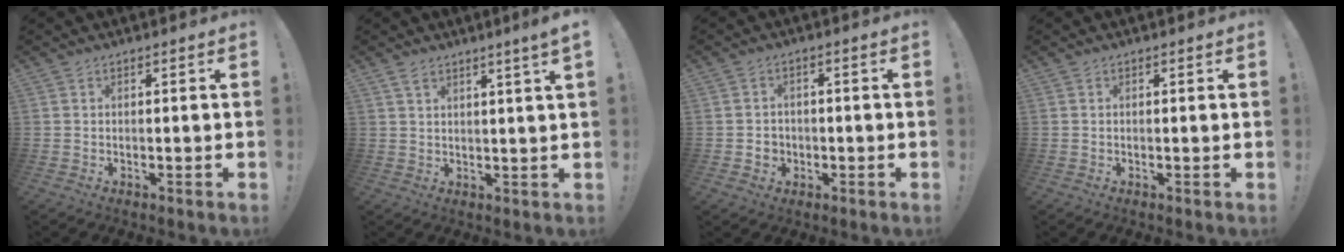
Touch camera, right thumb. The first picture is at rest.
{"total": 3.9, "force": [2.5, -0.5, 3.0], "torque": [-0.047, -0.014, 0.039]}
{"total": 3.5, "force": [-0.4, 3.3, 1.0], "torque": [-0.004, 0.000, -0.007]}
{"total": 0.0}